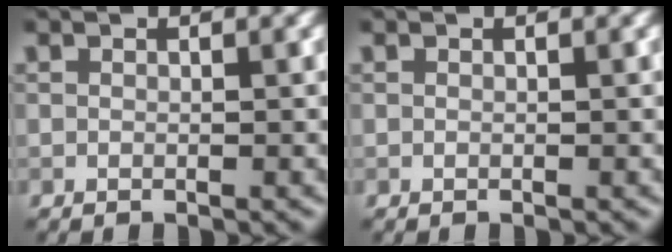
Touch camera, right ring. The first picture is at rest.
{"total": 0.0}